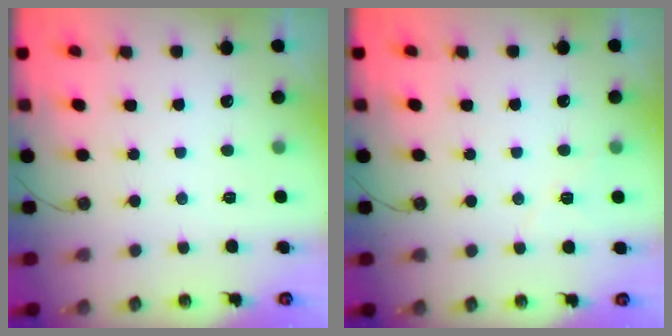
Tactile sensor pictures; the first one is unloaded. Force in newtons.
{"total": 5.9, "press": 5.4, "slide": 2.4}